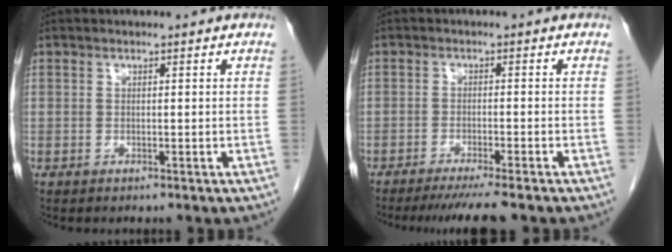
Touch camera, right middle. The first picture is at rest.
{"total": 7.0, "force": [-6.0, -0.5, 3.7], "torque": [-0.042, -0.017, -0.091]}